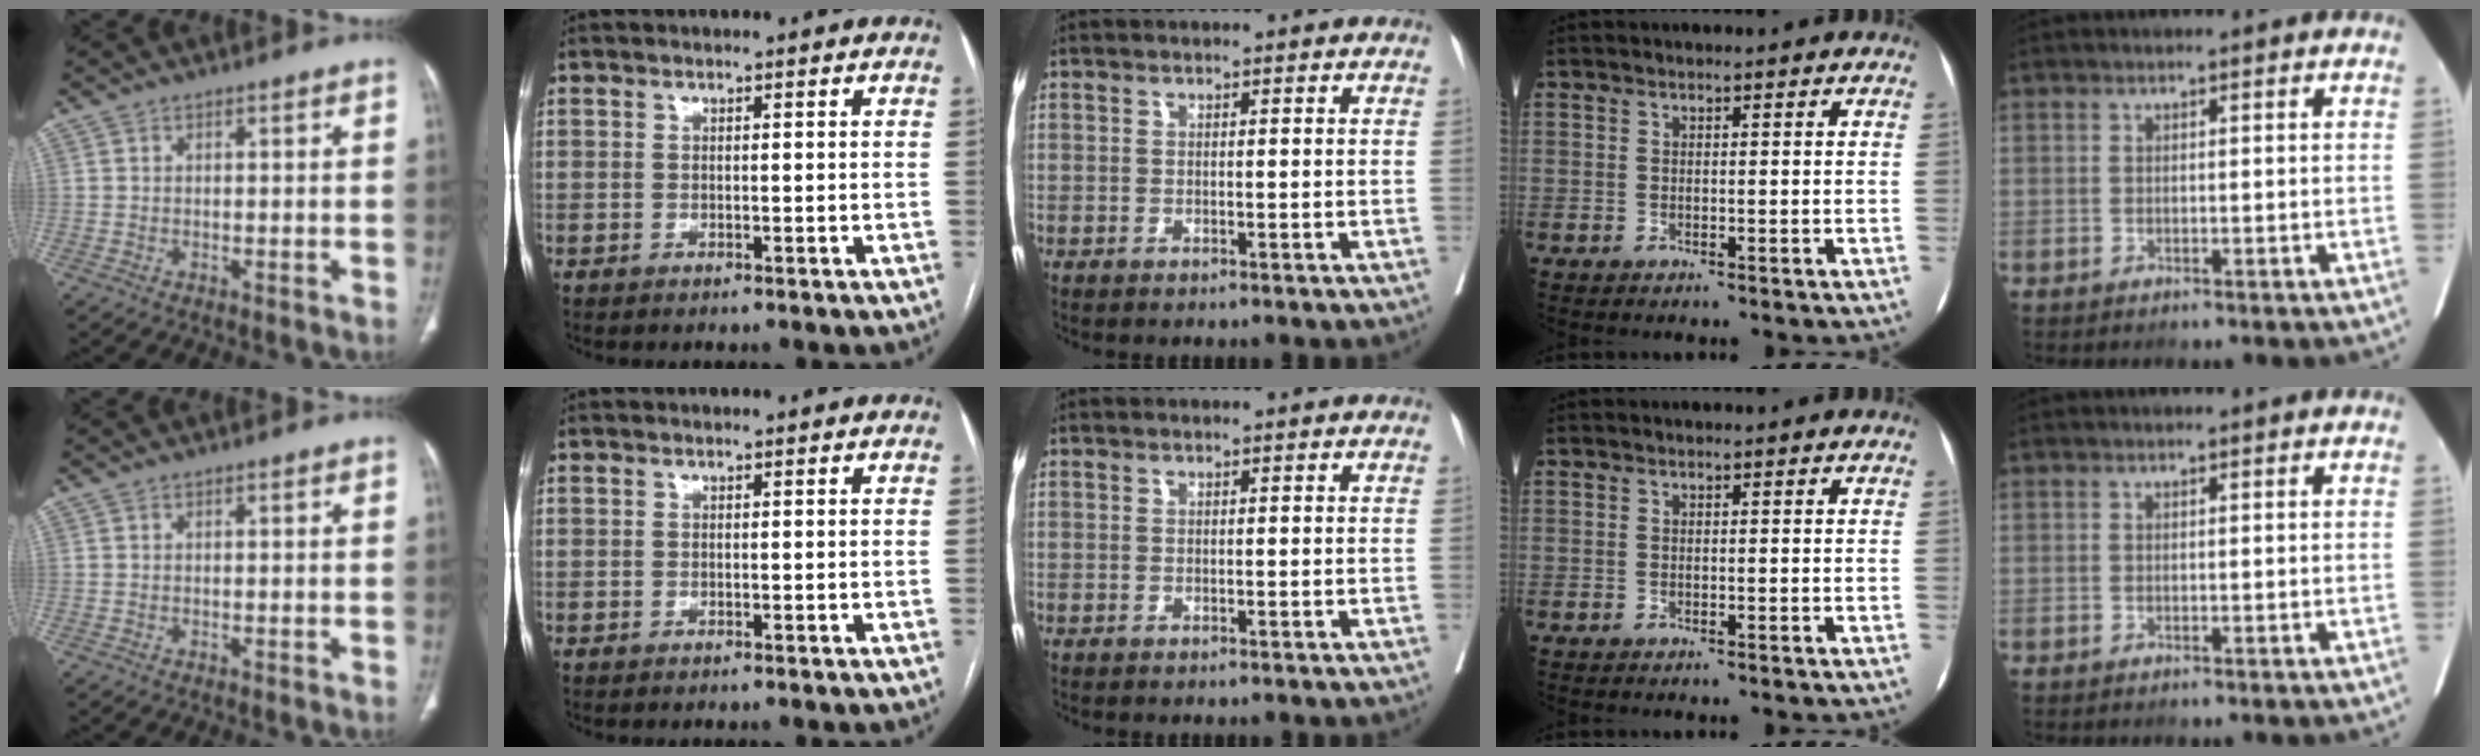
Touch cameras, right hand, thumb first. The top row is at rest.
{}